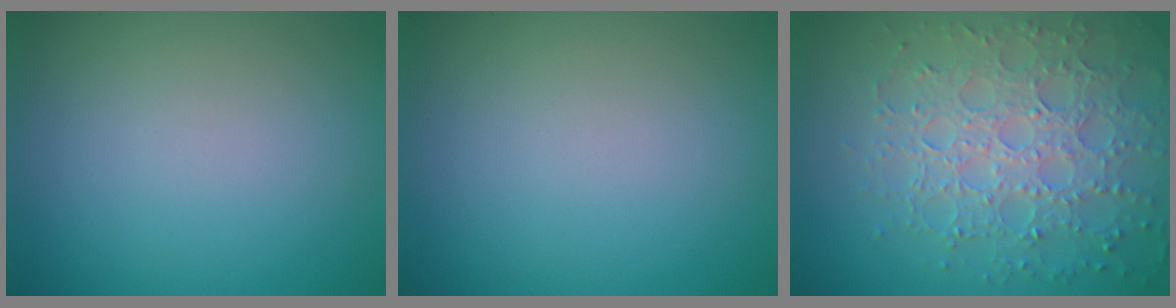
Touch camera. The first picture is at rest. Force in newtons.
{"total": 0.0}
{"total": 7.0, "press": 5.5, "slide": 4.4}